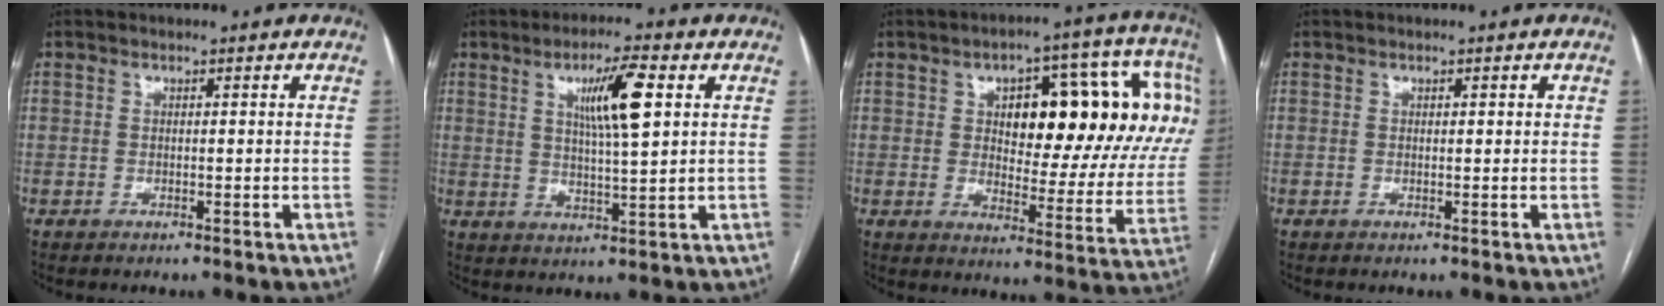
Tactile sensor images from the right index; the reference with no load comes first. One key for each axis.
{"total": 8.5, "fx": 2.9, "fy": 0.7, "fz": 7.9, "tx": -0.139, "ty": 0.003, "tz": 0.050}
{"total": 22.9, "fx": 6.4, "fy": 8.8, "fz": 20.2, "tx": -0.235, "ty": 0.045, "tz": 0.096}
{"total": 0.6, "fx": 0.3, "fy": 0.2, "fz": 0.5, "tx": -0.007, "ty": 0.001, "tz": 0.003}